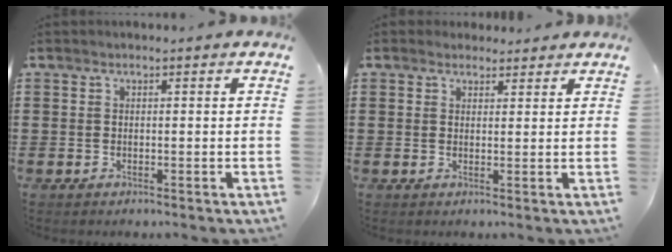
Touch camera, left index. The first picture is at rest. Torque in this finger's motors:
{"motor_torque": [1.06, -1.08, 0.33, 0.01]}